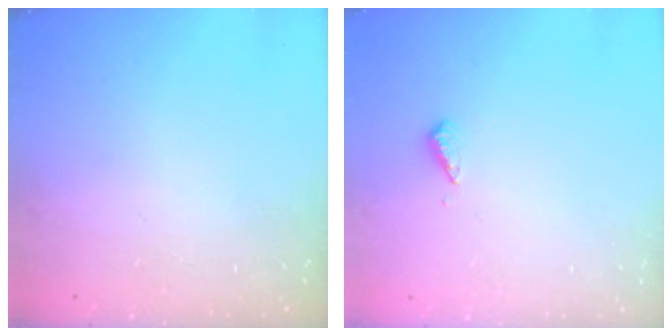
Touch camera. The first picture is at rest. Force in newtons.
{"total": 3.1, "press": 3.0, "slide": 0.7}